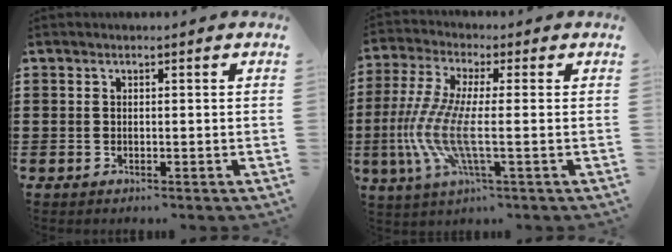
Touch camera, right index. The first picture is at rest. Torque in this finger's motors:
{"motor_torque": [1.98, 0.16, 0.96, 0.21]}